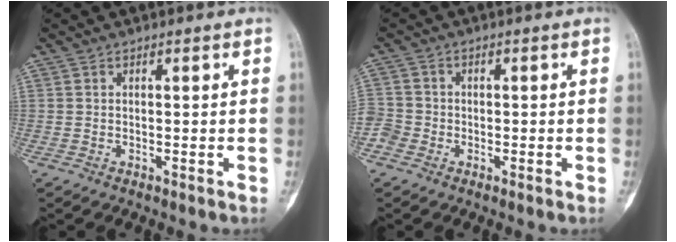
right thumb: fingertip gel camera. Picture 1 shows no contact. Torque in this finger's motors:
{"motor_torque": [0.18, 0.94, 0.02, -0.16, 0.10]}